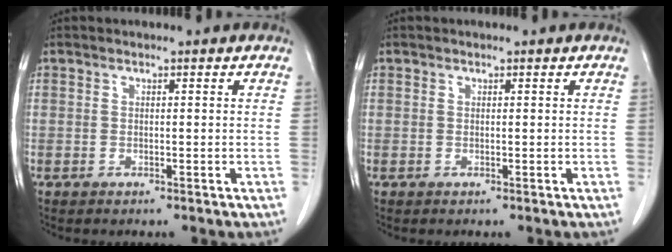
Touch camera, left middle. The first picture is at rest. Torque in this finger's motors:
{"motor_torque": [-0.17, 0.19, -0.06, -0.01]}